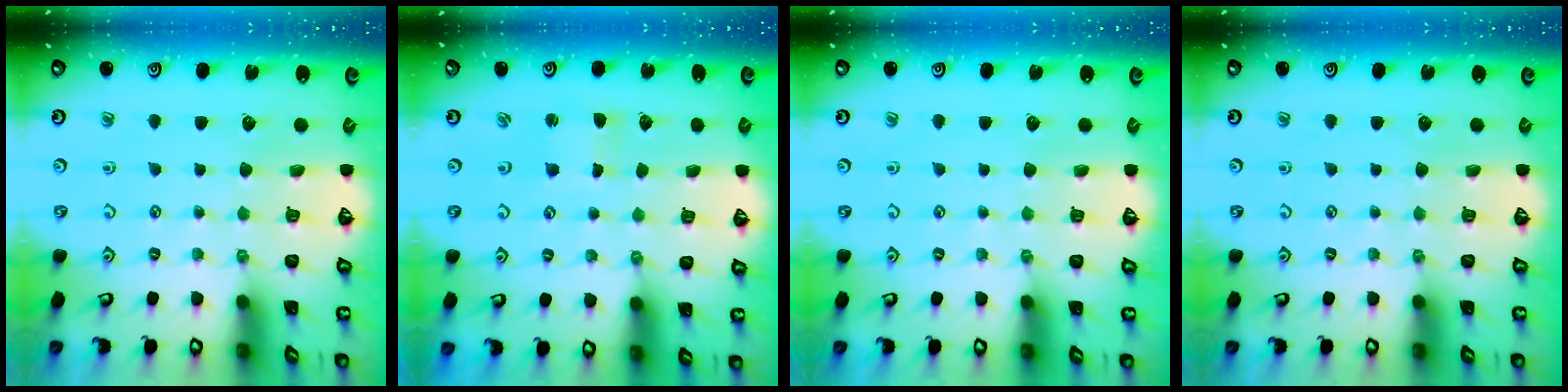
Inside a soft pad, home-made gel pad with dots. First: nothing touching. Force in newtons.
{"total": 0.9, "press": 0.9, "slide": 0.1}
{"total": 0.0}
{"total": 0.0}